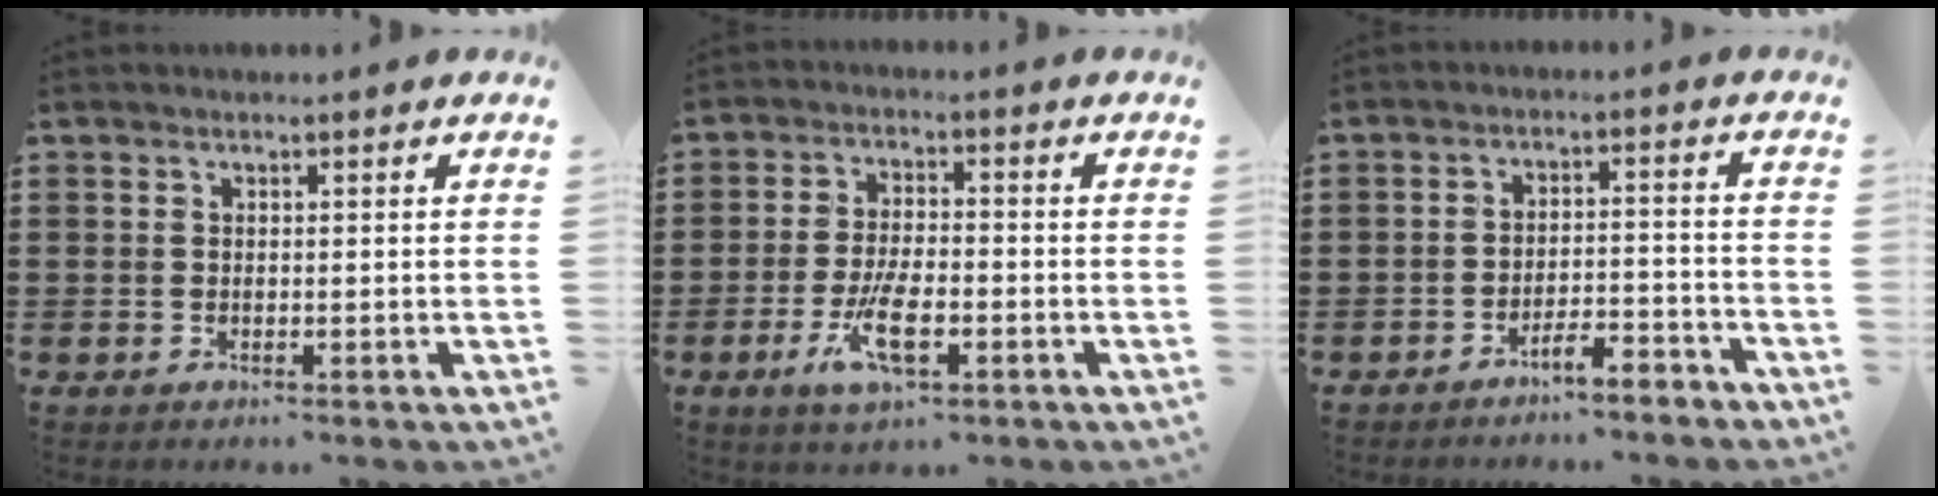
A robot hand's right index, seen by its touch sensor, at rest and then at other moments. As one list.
[{"total": 7.7, "force": [-3.0, 2.7, 6.6], "torque": [-0.146, -0.012, -0.058]}, {"total": 4.5, "force": [-4.1, 0.2, 1.7], "torque": [-0.033, 0.002, -0.081]}]